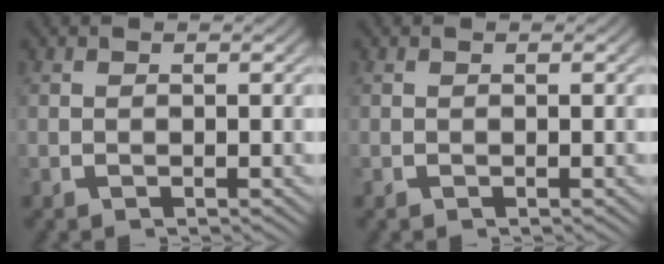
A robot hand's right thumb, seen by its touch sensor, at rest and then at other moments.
{"total": 0.0}